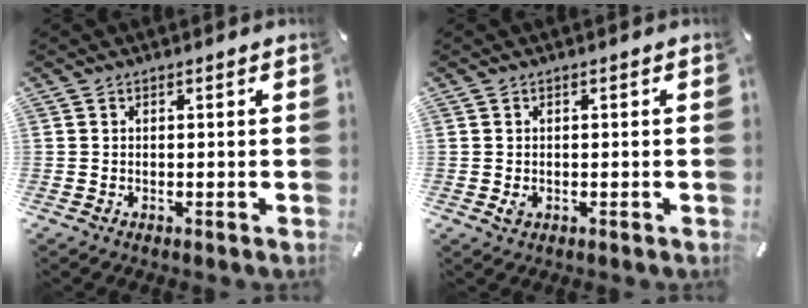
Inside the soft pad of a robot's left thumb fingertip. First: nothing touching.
{"total": 1.6, "force": [-0.4, 1.2, 1.0], "torque": [-0.018, 0.002, -0.006]}